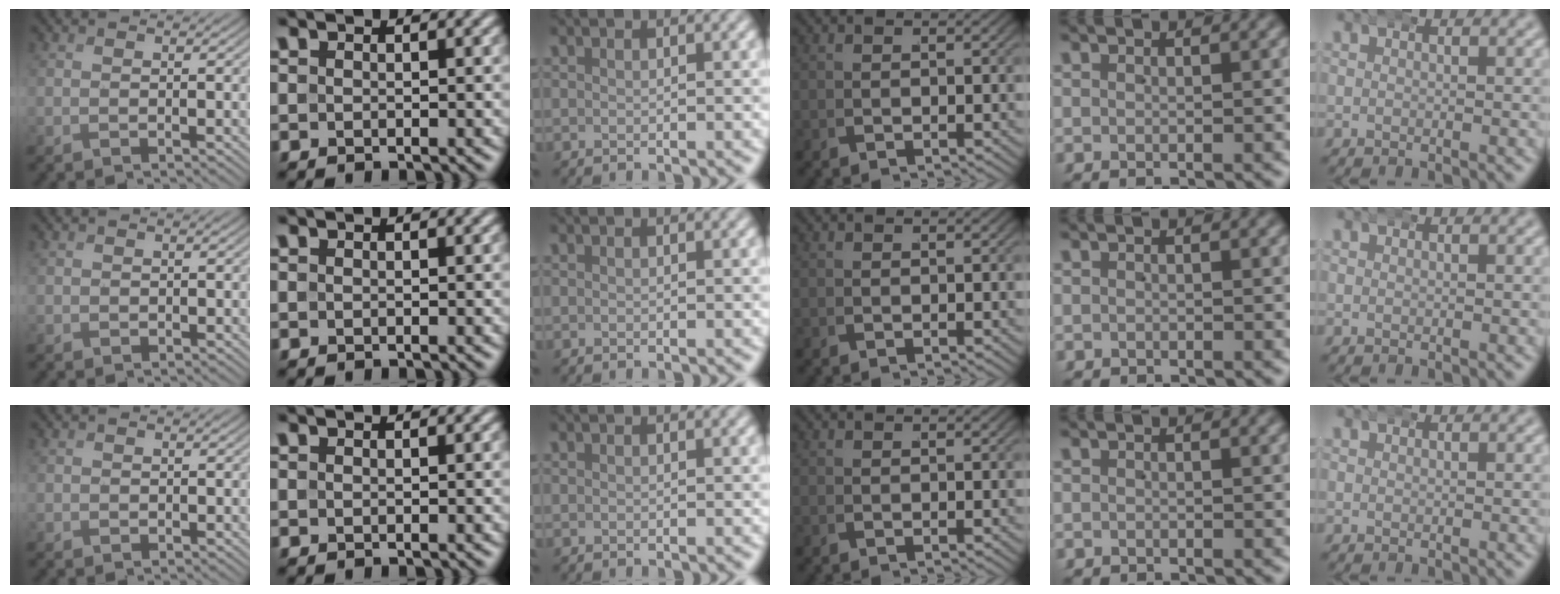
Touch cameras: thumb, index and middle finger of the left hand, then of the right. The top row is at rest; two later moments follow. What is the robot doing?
{"motion": "wrap", "object": "aluminum foil"}